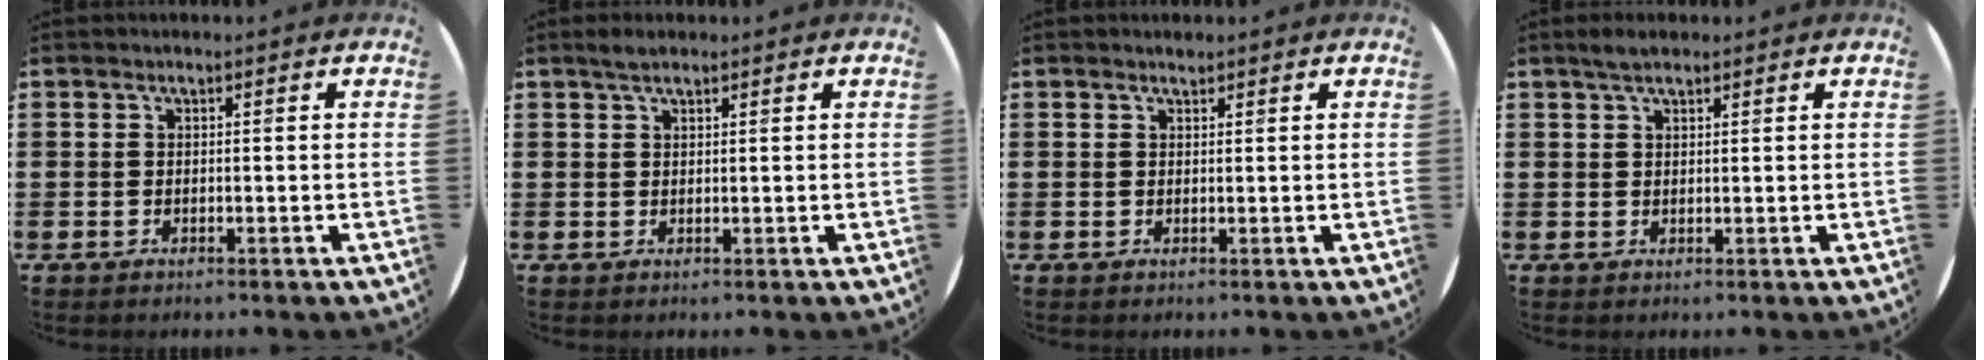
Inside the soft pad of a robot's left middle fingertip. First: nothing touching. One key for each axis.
{"total": 1.6, "fx": 1.3, "fy": 0.5, "fz": 0.8, "tx": -0.008, "ty": 0.001, "tz": 0.021}
{"total": 0.7, "fx": 0.7, "fy": 0.0, "fz": 0.0, "tx": -0.001, "ty": 0.002, "tz": 0.014}
{"total": 2.0, "fx": 1.5, "fy": 0.6, "fz": 1.1, "tx": -0.015, "ty": 0.003, "tz": 0.025}